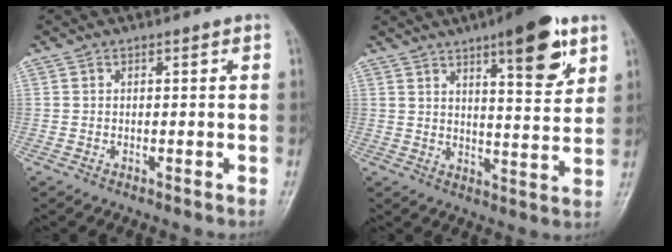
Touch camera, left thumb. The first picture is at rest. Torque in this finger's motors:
{"motor_torque": [1.94, 1.20, 1.08, -1.22, 0.17]}